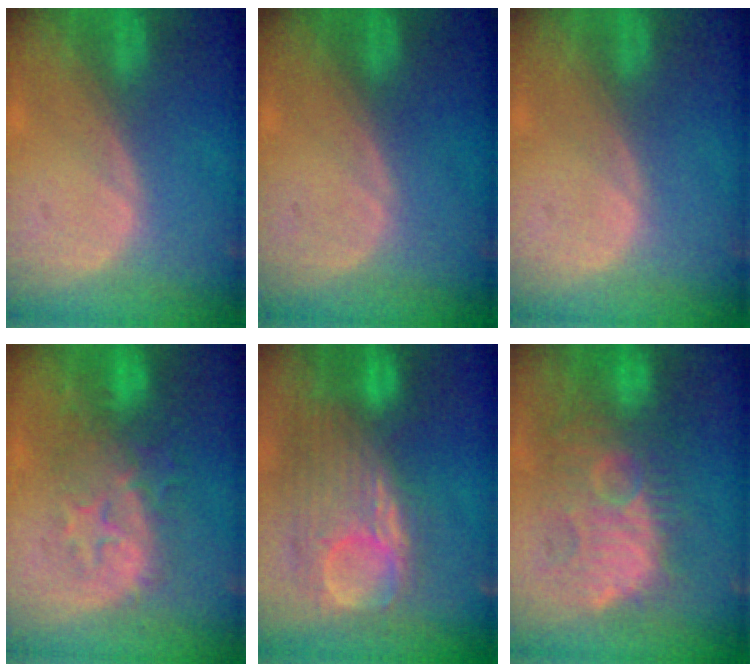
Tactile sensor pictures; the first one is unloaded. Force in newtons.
{"total": 0.0}
{"total": 0.0}
{"total": 9.1, "press": 8.6, "slide": 3.0}
{"total": 11.3, "press": 10.5, "slide": 4.3}
{"total": 11.2, "press": 11.0, "slide": 2.0}